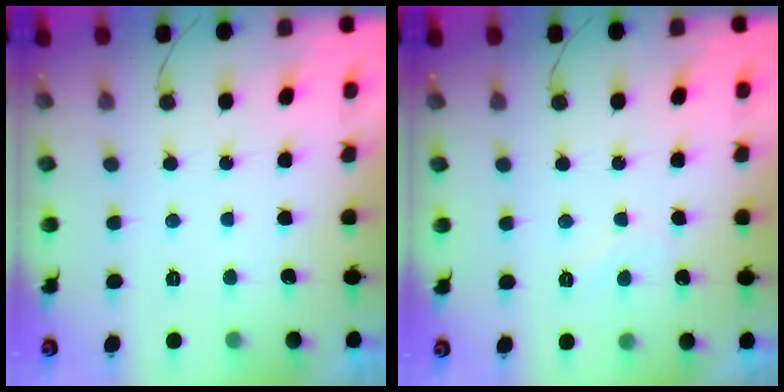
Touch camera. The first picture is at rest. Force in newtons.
{"total": 4.3, "press": 4.3, "slide": 0.3}